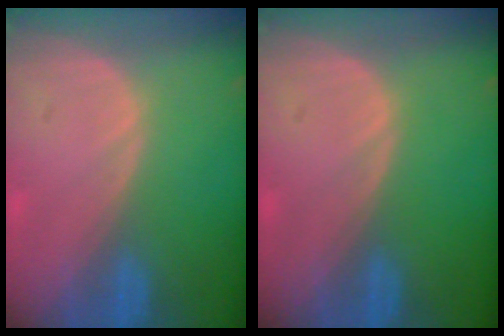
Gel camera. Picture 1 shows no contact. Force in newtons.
{"total": 0.0}